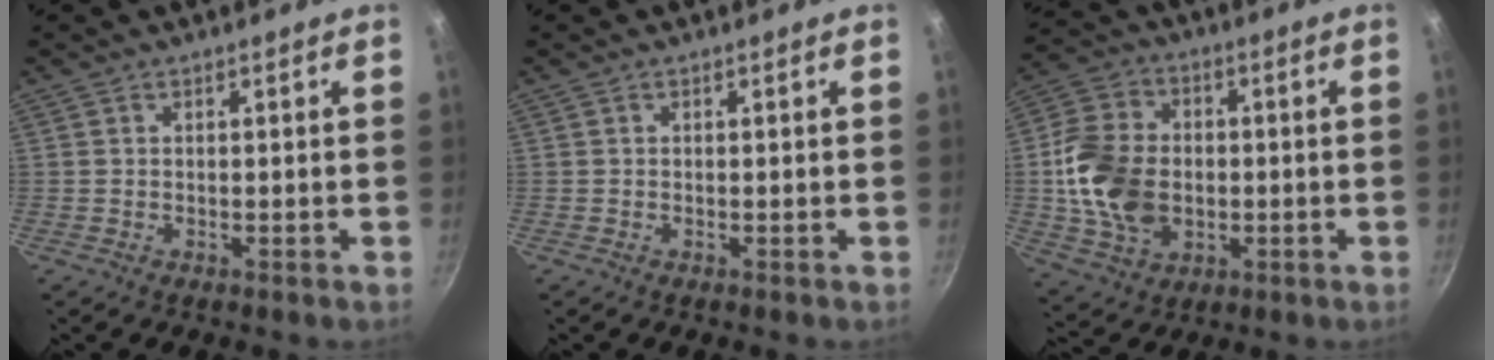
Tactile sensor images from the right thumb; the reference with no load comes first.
{"total": 0.0}
{"total": 15.8, "force": [-0.9, 11.8, 10.4], "torque": [-0.183, 0.009, -0.013]}